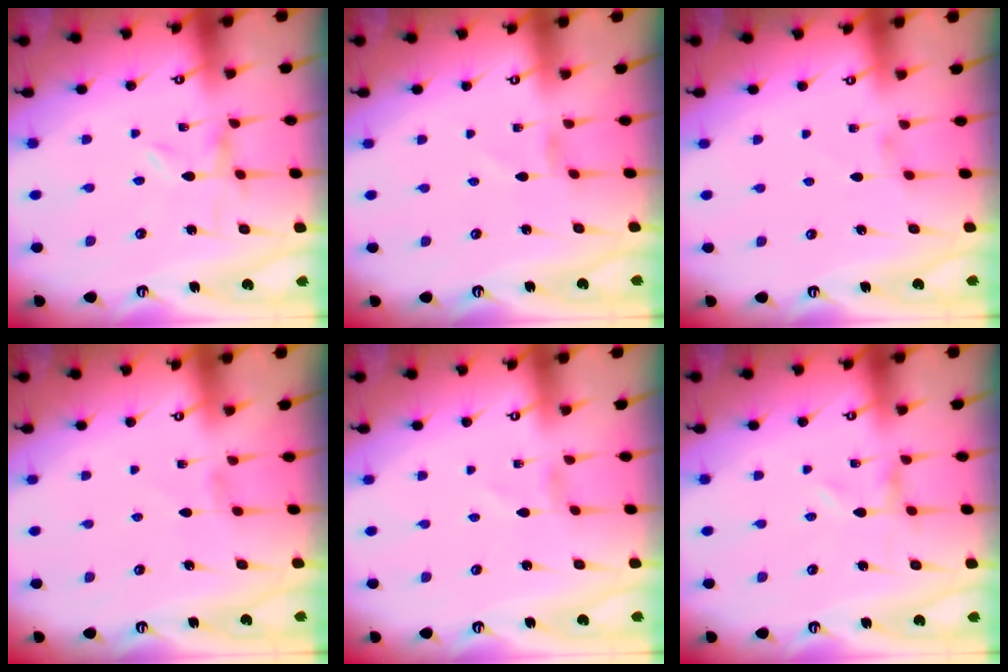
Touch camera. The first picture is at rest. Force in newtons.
{"total": 0.8, "press": 0.8, "slide": 0.1}
{"total": 1.1, "press": 1.0, "slide": 0.3}
{"total": 0.9, "press": 0.9, "slide": 0.3}
{"total": 1.3, "press": 1.2, "slide": 0.1}
{"total": 0.0}